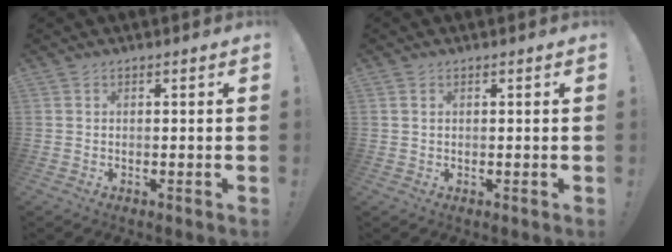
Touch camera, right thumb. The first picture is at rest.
{"total": 0.9, "force": [0.5, 0.5, 0.5], "torque": [-0.005, 0.000, 0.009]}